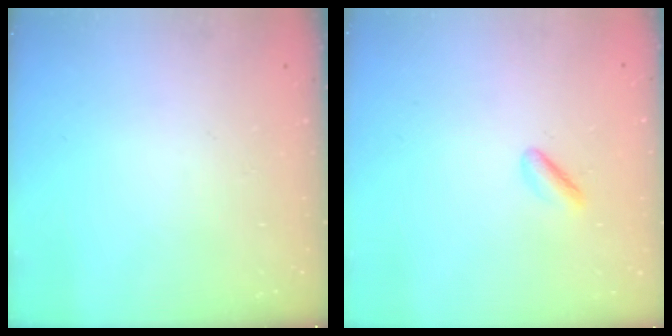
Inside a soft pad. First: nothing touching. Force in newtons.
{"total": 2.0, "press": 1.8, "slide": 0.9}